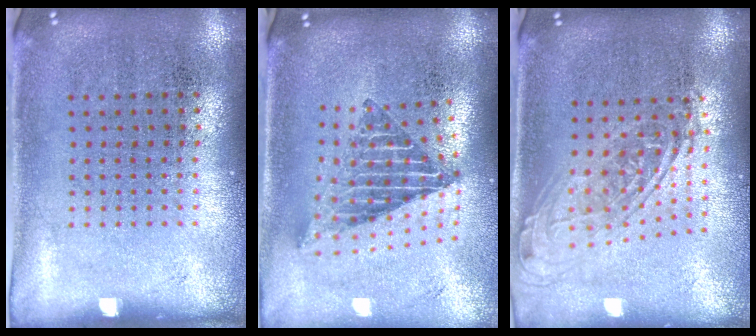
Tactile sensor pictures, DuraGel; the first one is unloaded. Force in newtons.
{"total": 2.3, "press": 1.6, "slide": 1.6}
{"total": 1.8, "press": 1.4, "slide": 1.2}